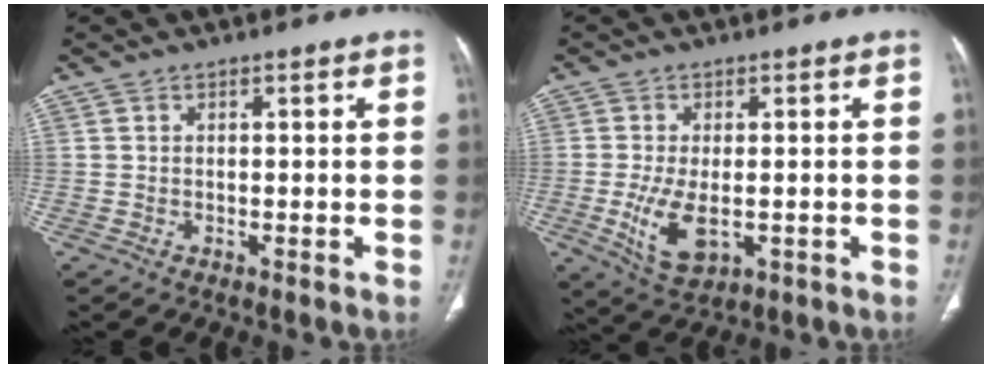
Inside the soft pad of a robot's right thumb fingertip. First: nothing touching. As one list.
[{"total": 7.7, "force": [-1.8, 3.9, 6.4], "torque": [-0.125, -0.013, -0.022]}]